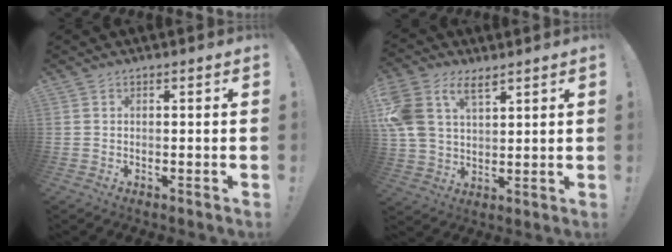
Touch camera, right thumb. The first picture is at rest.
{"total": 11.8, "force": [6.2, 7.6, 6.6], "torque": [-0.143, -0.020, 0.124]}